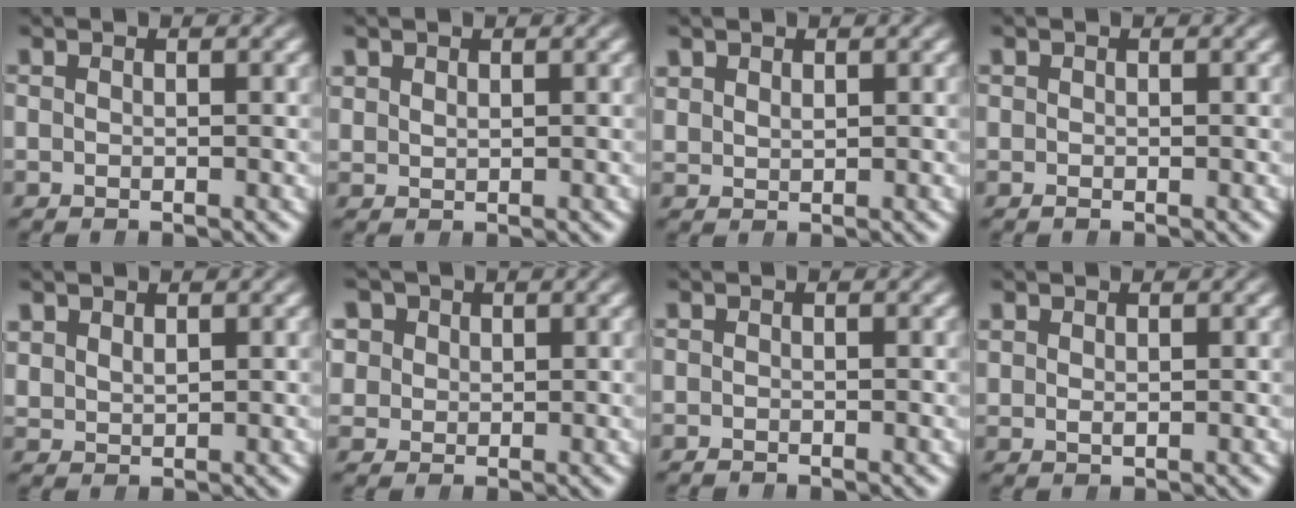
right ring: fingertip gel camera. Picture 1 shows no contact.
{"total": 1.1, "force": [1.0, 0.3, 0.1], "torque": [0.000, -0.006, 0.031]}
{"total": 1.3, "force": [1.2, 0.5, 0.2], "torque": [-0.006, -0.006, 0.036]}
{"total": 0.0}
{"total": 1.6, "force": [1.4, 0.7, 0.3], "torque": [-0.011, -0.006, 0.040]}
{"total": 5.3, "force": [1.9, 4.4, 2.0], "torque": [-0.051, -0.007, 0.039]}
{"total": 0.6, "force": [-0.4, -0.4, -0.2], "torque": [0.008, -0.009, -0.004]}
{"total": 1.0, "force": [0.9, 0.1, 0.4], "torque": [-0.002, -0.002, 0.026]}